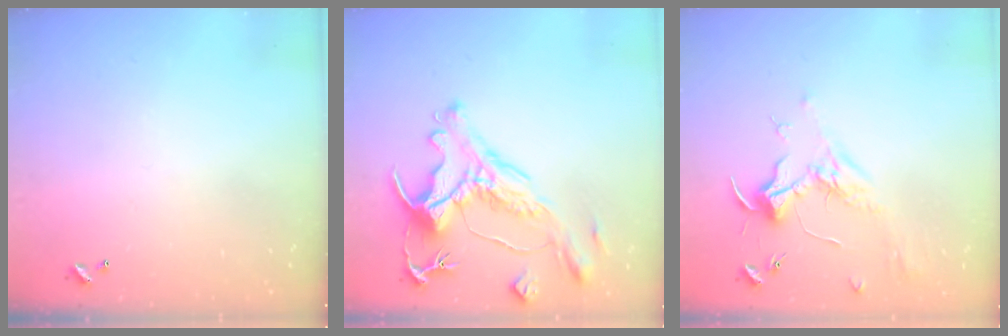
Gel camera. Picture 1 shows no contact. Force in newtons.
{"total": 3.1, "press": 2.8, "slide": 1.4}
{"total": 1.8, "press": 1.7, "slide": 0.6}